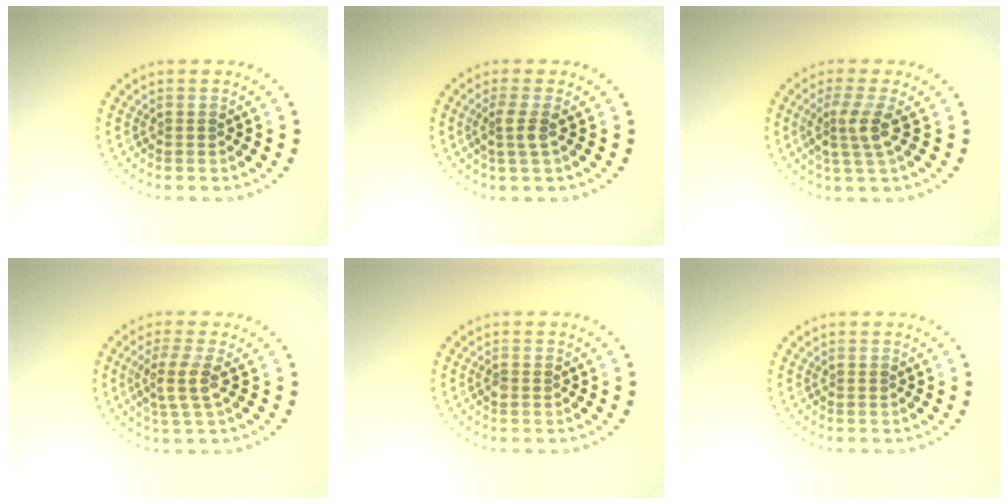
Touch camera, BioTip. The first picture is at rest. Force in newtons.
{"total": 1.9, "press": 1.5, "slide": 1.2}
{"total": 2.7, "press": 2.1, "slide": 1.8}
{"total": 3.0, "press": 2.3, "slide": 1.8}
{"total": 0.6, "press": 0.6, "slide": 0.2}
{"total": 0.0}